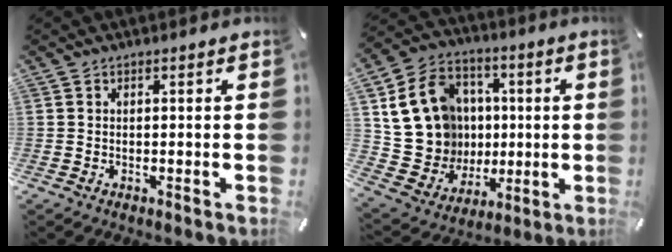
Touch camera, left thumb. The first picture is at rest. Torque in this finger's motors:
{"motor_torque": [2.46, 2.45, 1.15, -0.36, 0.43]}